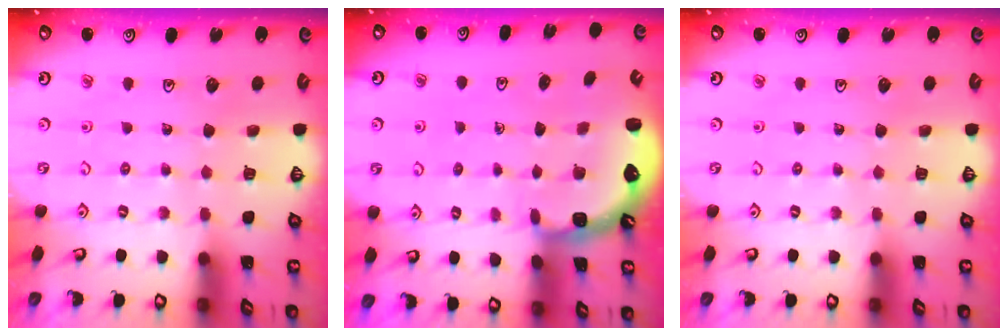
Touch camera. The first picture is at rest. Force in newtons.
{"total": 2.3, "press": 2.0, "slide": 1.2}
{"total": 0.0}